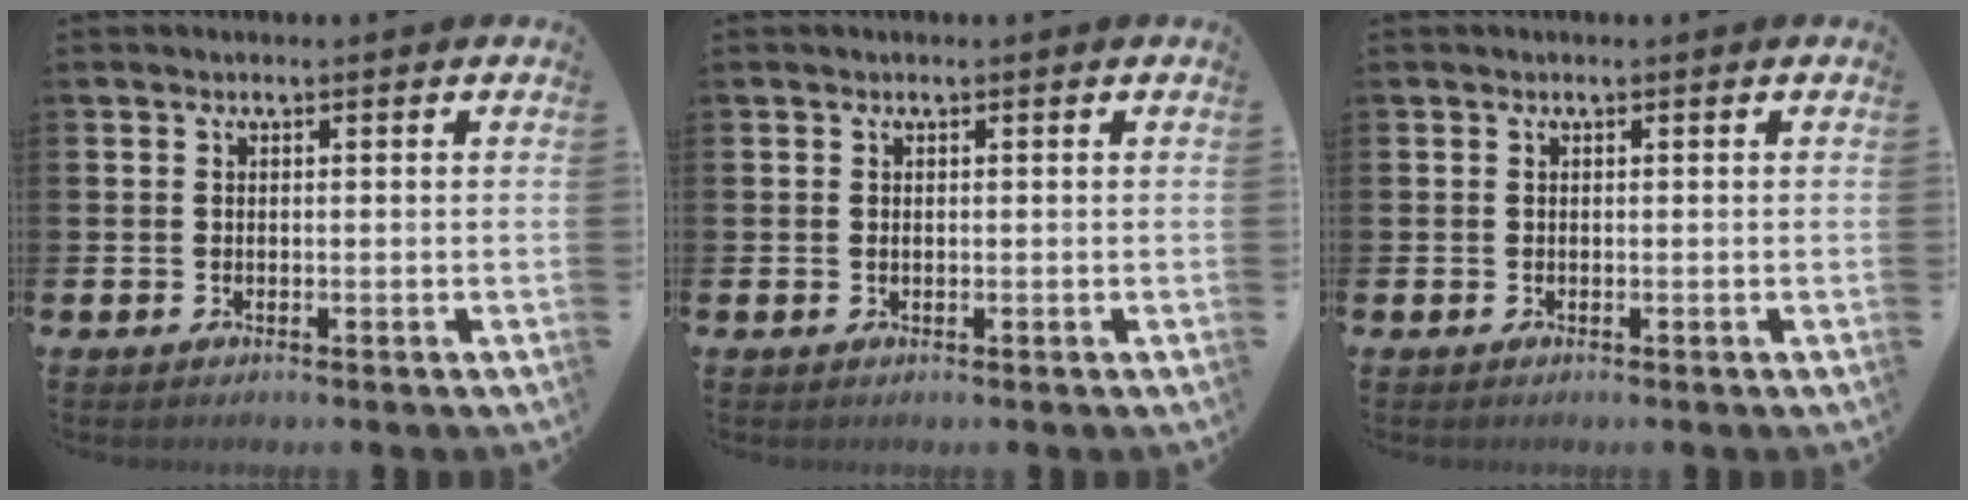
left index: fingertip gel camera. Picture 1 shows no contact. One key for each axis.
{"total": 0.0}
{"total": 0.0}